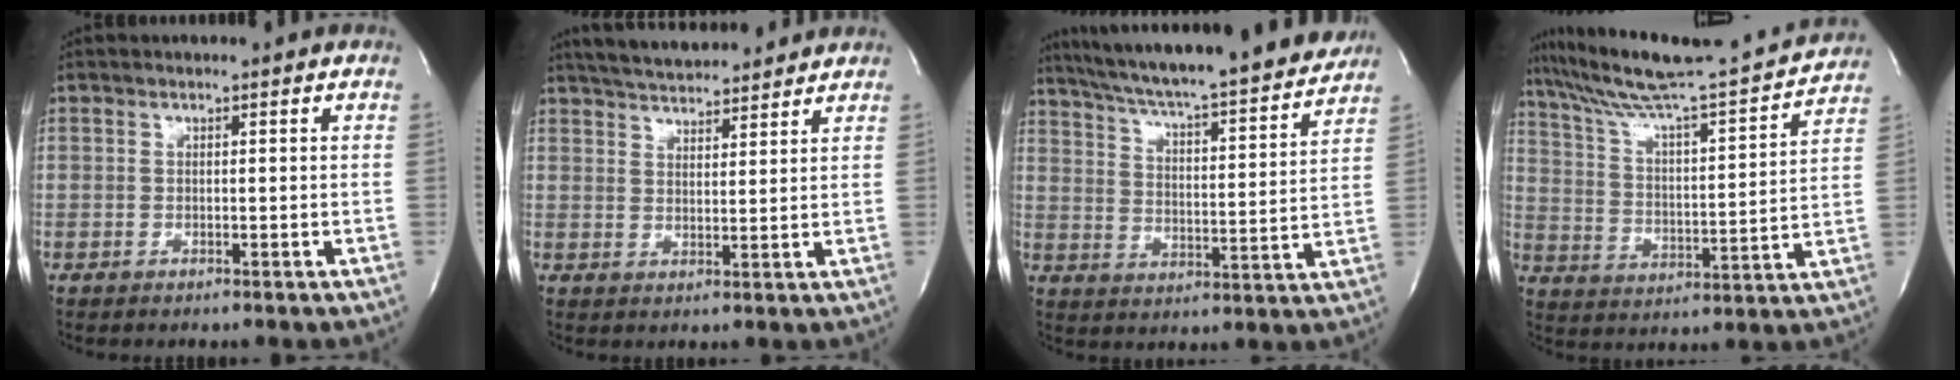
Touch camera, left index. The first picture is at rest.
{"total": 12.2, "force": [11.2, 2.3, 4.3], "torque": [-0.073, 0.019, 0.166]}
{"total": 23.2, "force": [21.0, 1.6, 9.9], "torque": [-0.166, -0.028, 0.289]}
{"total": 19.7, "force": [18.1, -0.3, 7.9], "torque": [-0.140, -0.023, 0.267]}